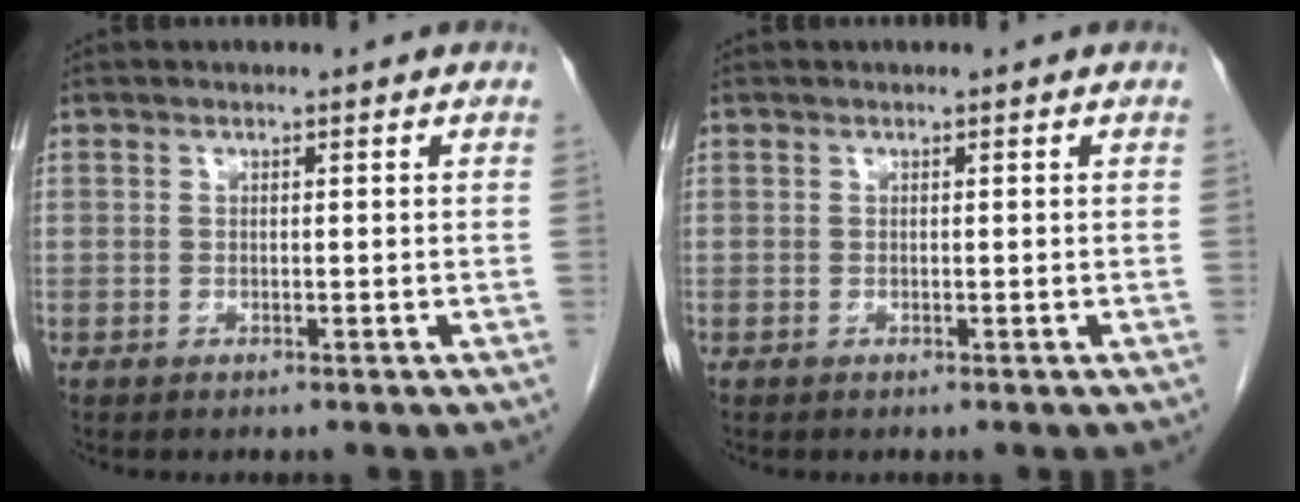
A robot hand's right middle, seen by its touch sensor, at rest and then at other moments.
{"total": 0.0}